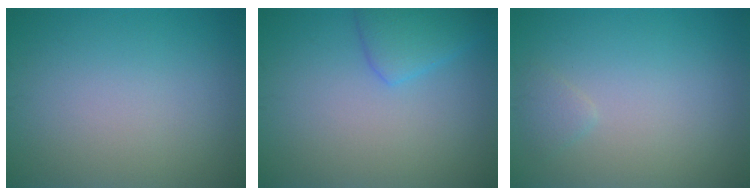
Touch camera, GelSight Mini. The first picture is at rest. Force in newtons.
{"total": 2.8, "press": 2.7, "slide": 0.2}
{"total": 0.9, "press": 0.9, "slide": 0.1}